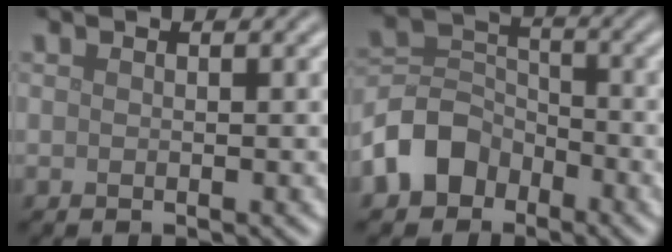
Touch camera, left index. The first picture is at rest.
{"total": 5.5, "force": [-3.2, 4.0, 1.9], "torque": [-0.030, 0.003, -0.077]}